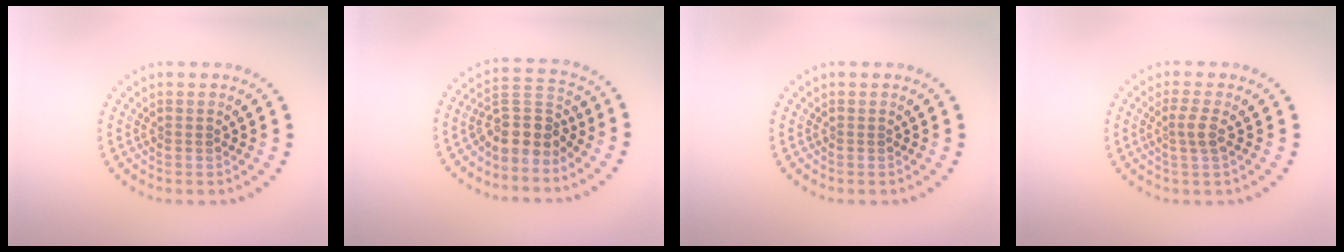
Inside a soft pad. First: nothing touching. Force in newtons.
{"total": 3.8, "press": 3.3, "slide": 2.0}
{"total": 0.0}
{"total": 1.7, "press": 1.4, "slide": 1.0}